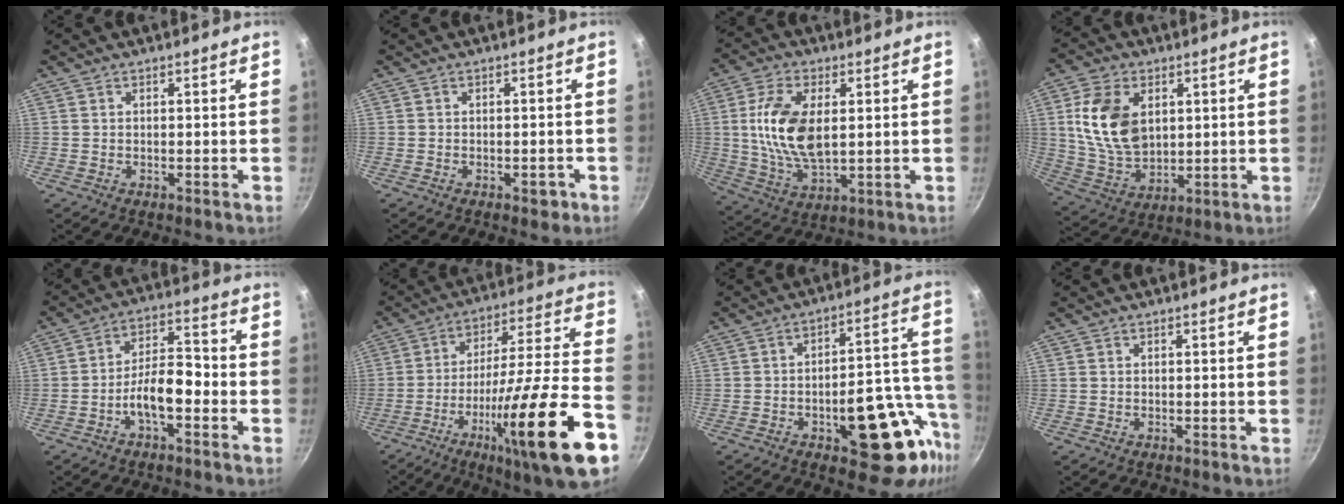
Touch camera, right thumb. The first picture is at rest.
{"total": 2.0, "force": [-1.1, 1.2, 1.2], "torque": [-0.006, 0.015, -0.007]}
{"total": 14.0, "force": [2.0, 7.3, 11.7], "torque": [-0.220, -0.004, 0.042]}
{"total": 14.6, "force": [3.3, 9.9, 10.2], "torque": [-0.172, -0.019, 0.074]}
{"total": 8.8, "force": [-3.6, 3.9, 7.0], "torque": [-0.106, 0.047, -0.065]}
{"total": 25.7, "force": [-11.4, 4.0, 22.7], "torque": [-0.321, 0.032, -0.185]}
{"total": 20.6, "force": [-7.6, 9.5, 16.6], "torque": [-0.155, 0.039, -0.100]}
{"total": 0.0}